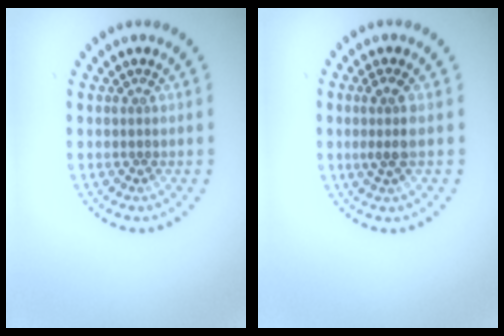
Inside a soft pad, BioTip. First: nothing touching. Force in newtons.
{"total": 2.0, "press": 1.7, "slide": 1.1}